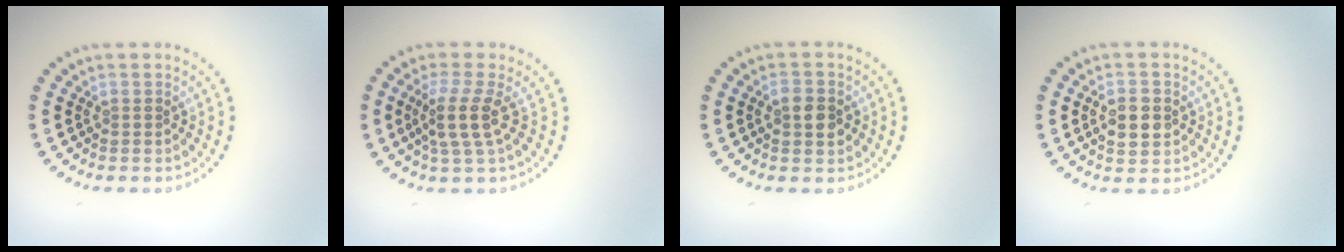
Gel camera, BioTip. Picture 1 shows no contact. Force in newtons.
{"total": 3.3, "press": 2.5, "slide": 2.2}
{"total": 2.6, "press": 2.6, "slide": 0.1}
{"total": 2.6, "press": 2.6, "slide": 0.2}